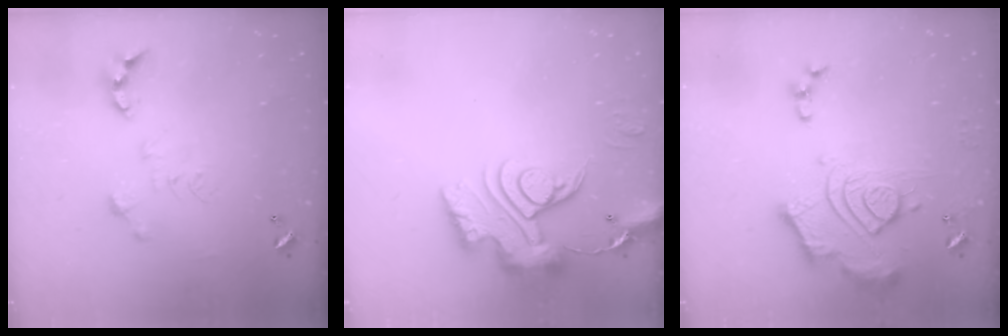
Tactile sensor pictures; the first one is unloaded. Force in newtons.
{"total": 15.5, "press": 15.4, "slide": 1.7}
{"total": 16.2, "press": 16.1, "slide": 1.9}